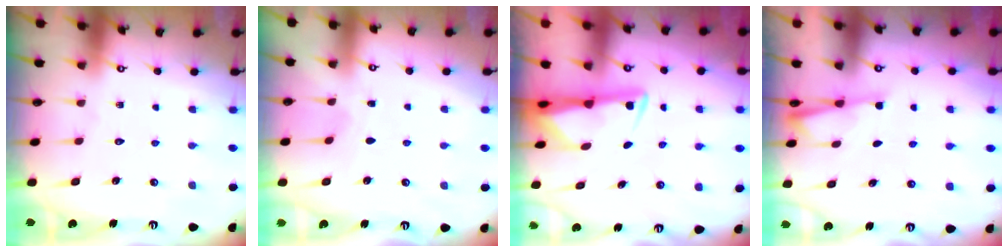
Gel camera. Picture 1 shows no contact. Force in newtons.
{"total": 2.8, "press": 2.8, "slide": 0.4}
{"total": 2.9, "press": 2.8, "slide": 0.6}
{"total": 2.5, "press": 2.4, "slide": 0.4}